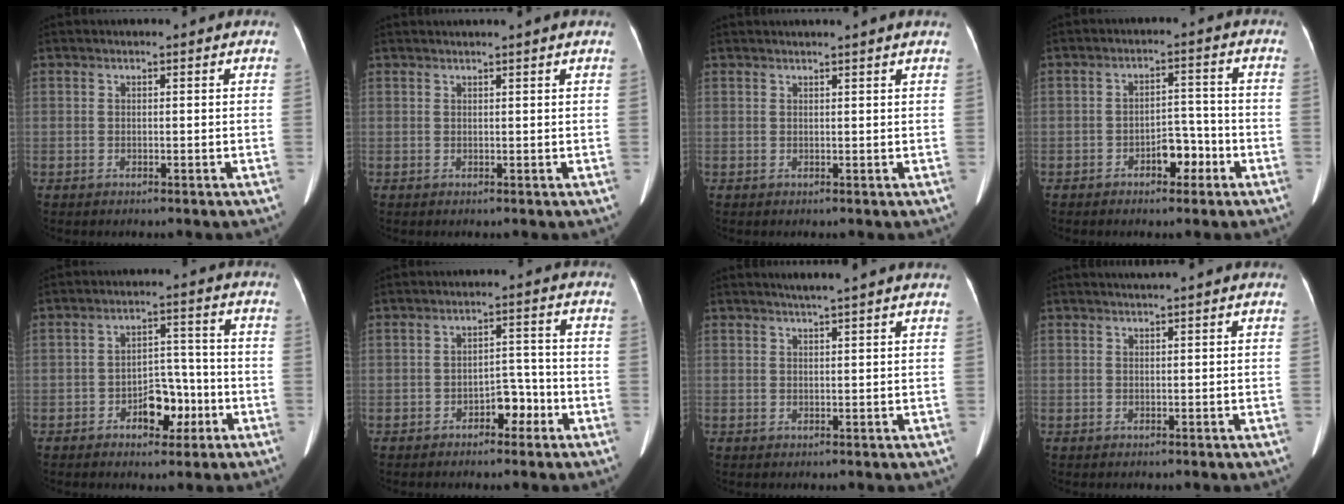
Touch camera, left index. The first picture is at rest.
{"total": 1.4, "force": [1.1, -0.6, 0.6], "torque": [-0.015, 0.008, 0.028]}
{"total": 2.4, "force": [2.1, -0.8, 0.9], "torque": [-0.020, 0.010, 0.030]}
{"total": 4.4, "force": [-2.4, 2.2, 2.8], "torque": [-0.037, 0.015, -0.038]}
{"total": 6.2, "force": [-2.9, 3.5, 4.2], "torque": [-0.061, 0.018, -0.043]}
{"total": 3.9, "force": [-2.3, 2.0, 2.4], "torque": [-0.028, 0.015, -0.037]}
{"total": 3.8, "force": [3.2, -0.8, 1.9], "torque": [-0.025, 0.011, 0.044]}
{"total": 1.2, "force": [1.0, -0.5, 0.5], "torque": [-0.012, 0.001, 0.024]}